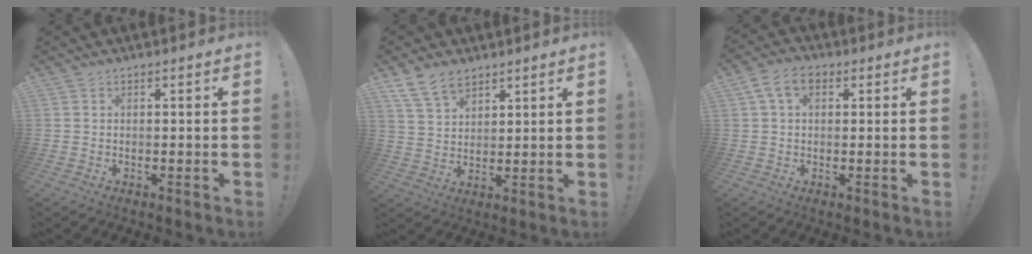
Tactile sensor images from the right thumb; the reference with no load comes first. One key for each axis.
{"total": 8.9, "fx": 6.5, "fy": 4.9, "fz": 3.6, "tx": -0.074, "ty": -0.028, "tz": 0.130}
{"total": 7.2, "fx": 2.4, "fy": 4.6, "fz": 4.9, "tx": -0.094, "ty": 0.012, "tz": 0.050}